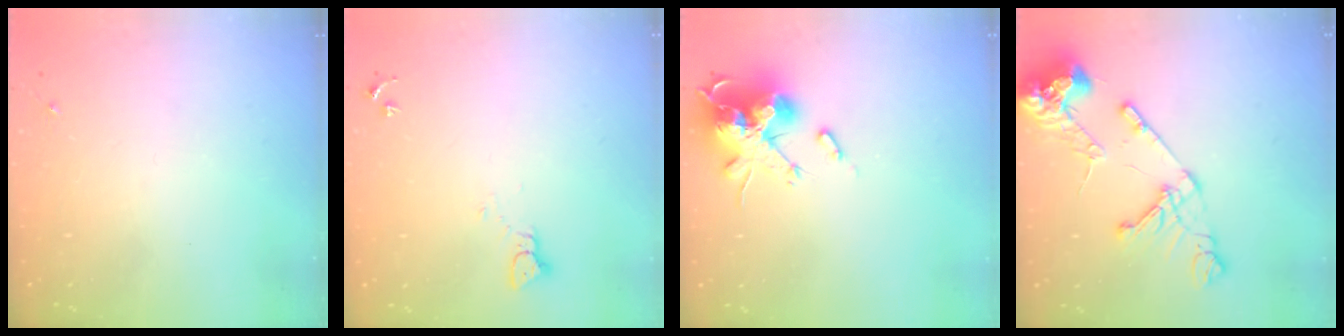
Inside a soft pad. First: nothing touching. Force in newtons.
{"total": 2.2, "press": 2.2, "slide": 0.2}
{"total": 18.5, "press": 18.5, "slide": 0.1}
{"total": 14.1, "press": 14.0, "slide": 1.9}